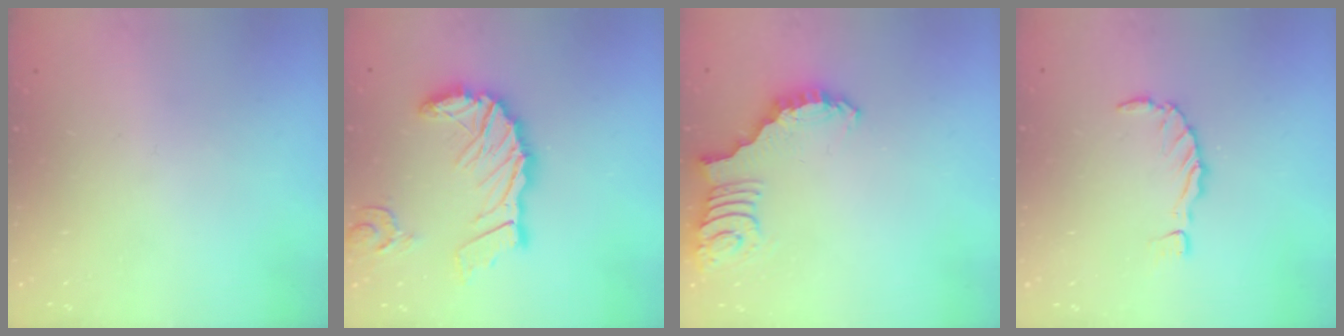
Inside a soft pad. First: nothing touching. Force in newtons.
{"total": 19.1, "press": 19.0, "slide": 2.5}
{"total": 2.7, "press": 2.7, "slide": 0.5}
{"total": 0.7, "press": 0.7, "slide": 0.2}